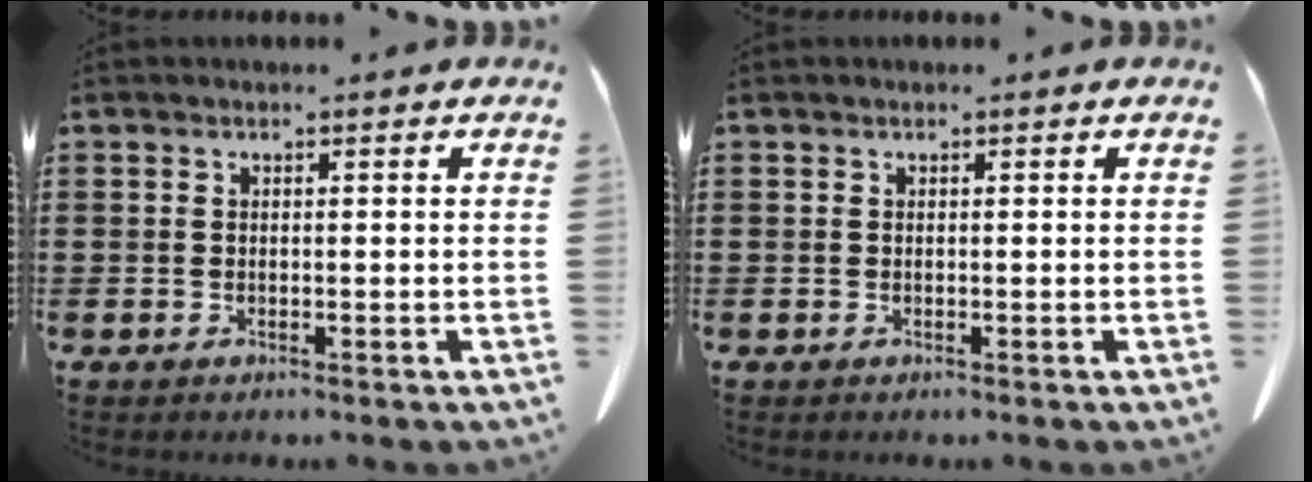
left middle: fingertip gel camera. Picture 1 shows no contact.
{"total": 0.0}